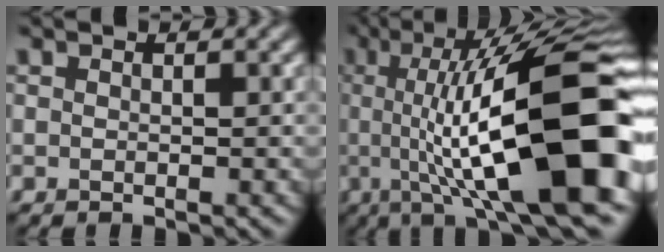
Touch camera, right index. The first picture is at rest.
{"total": 17.3, "force": [-0.7, 4.5, 16.7], "torque": [-0.219, 0.026, -0.013]}